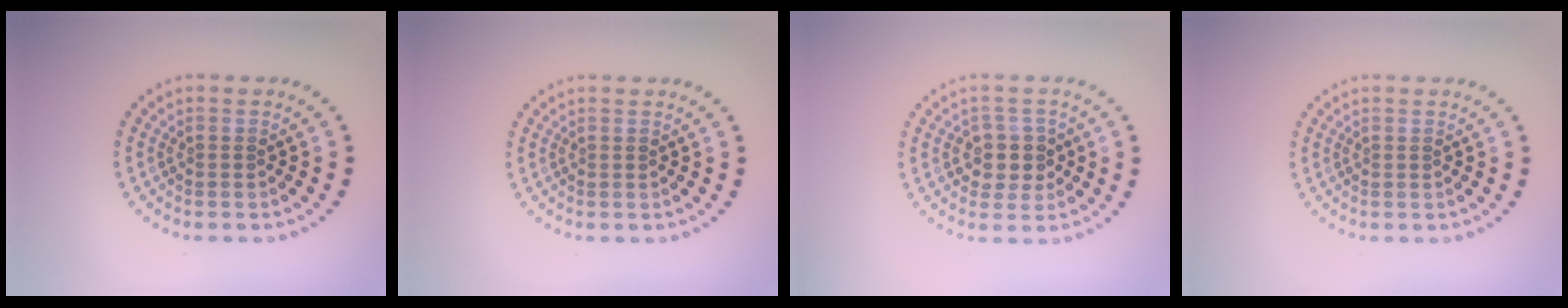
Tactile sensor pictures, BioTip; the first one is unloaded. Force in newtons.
{"total": 0.0}
{"total": 2.9, "press": 2.7, "slide": 1.2}
{"total": 0.0}